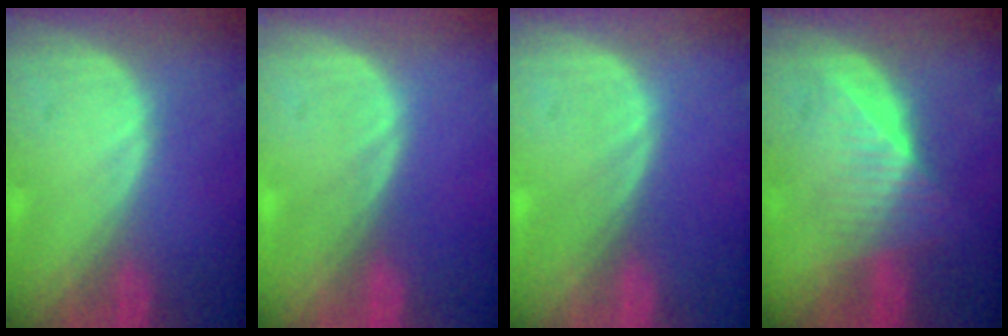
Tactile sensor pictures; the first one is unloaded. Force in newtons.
{"total": 0.0}
{"total": 0.0}
{"total": 6.3, "press": 6.0, "slide": 2.0}